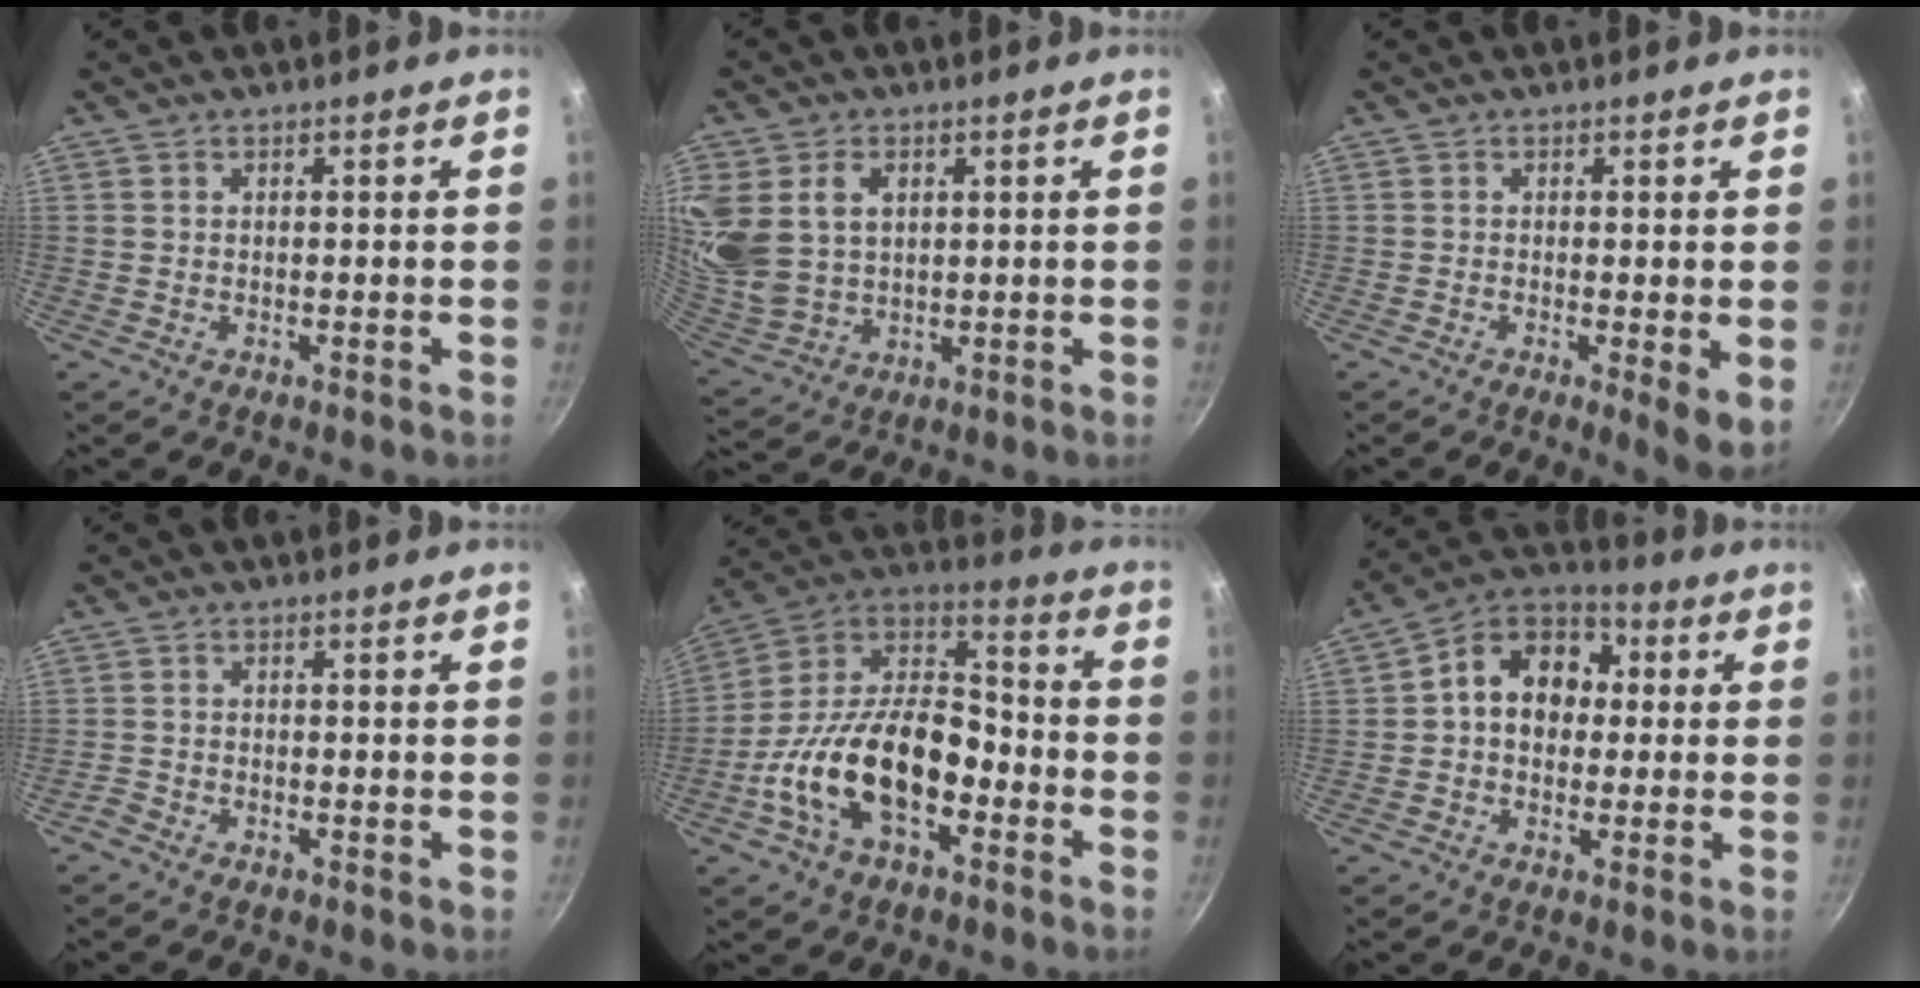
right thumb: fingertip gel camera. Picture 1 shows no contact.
{"total": 14.7, "force": [4.2, 10.9, 8.9], "torque": [-0.189, -0.016, 0.096]}
{"total": 3.8, "force": [-0.5, 0.3, 3.8], "torque": [-0.048, -0.019, -0.005]}
{"total": 1.6, "force": [-1.4, 0.7, 0.5], "torque": [-0.026, 0.013, -0.030]}
{"total": 20.1, "force": [-6.9, 11.2, 15.2], "torque": [-0.252, 0.058, -0.142]}
{"total": 12.3, "force": [1.1, 9.6, 7.5], "torque": [-0.077, 0.031, -0.006]}